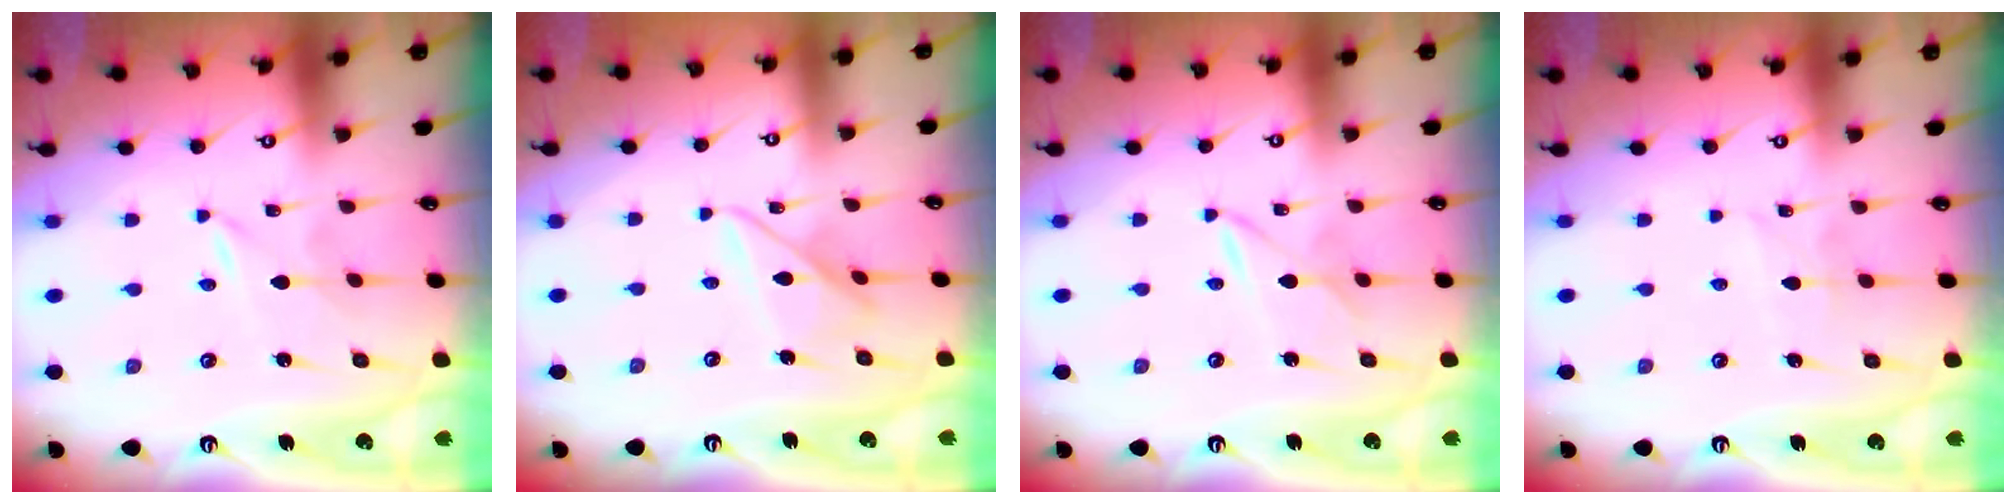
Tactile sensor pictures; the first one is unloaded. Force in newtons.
{"total": 8.6, "press": 8.6, "slide": 0.8}
{"total": 2.3, "press": 2.3, "slide": 0.2}
{"total": 2.9, "press": 2.9, "slide": 0.4}